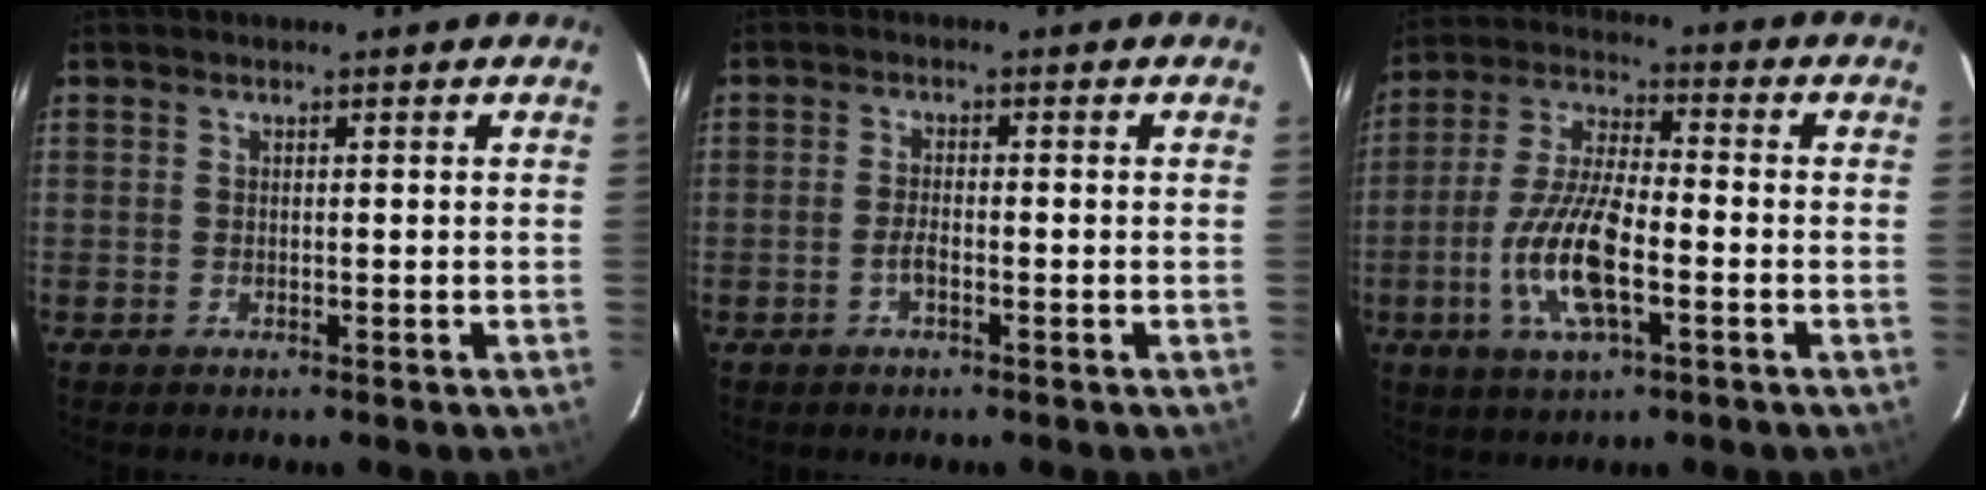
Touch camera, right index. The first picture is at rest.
{"total": 2.1, "force": [-1.1, 0.6, 1.7], "torque": [-0.040, 0.004, -0.023]}
{"total": 13.0, "force": [-4.2, 4.1, 11.5], "torque": [-0.244, -0.003, -0.083]}